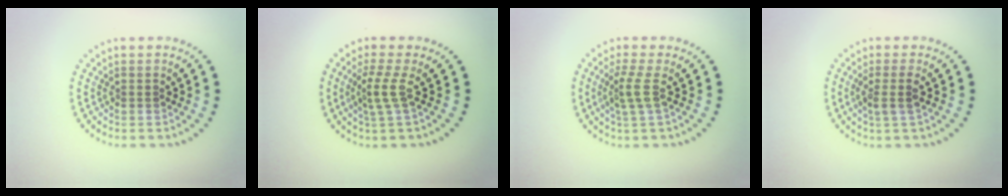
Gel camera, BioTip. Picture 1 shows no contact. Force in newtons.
{"total": 2.3, "press": 1.5, "slide": 1.8}
{"total": 2.3, "press": 1.6, "slide": 1.6}
{"total": 1.9, "press": 1.5, "slide": 1.1}